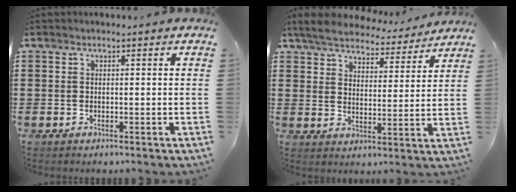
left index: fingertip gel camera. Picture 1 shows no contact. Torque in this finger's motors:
{"motor_torque": [2.14, 0.00, 0.48, 0.07]}